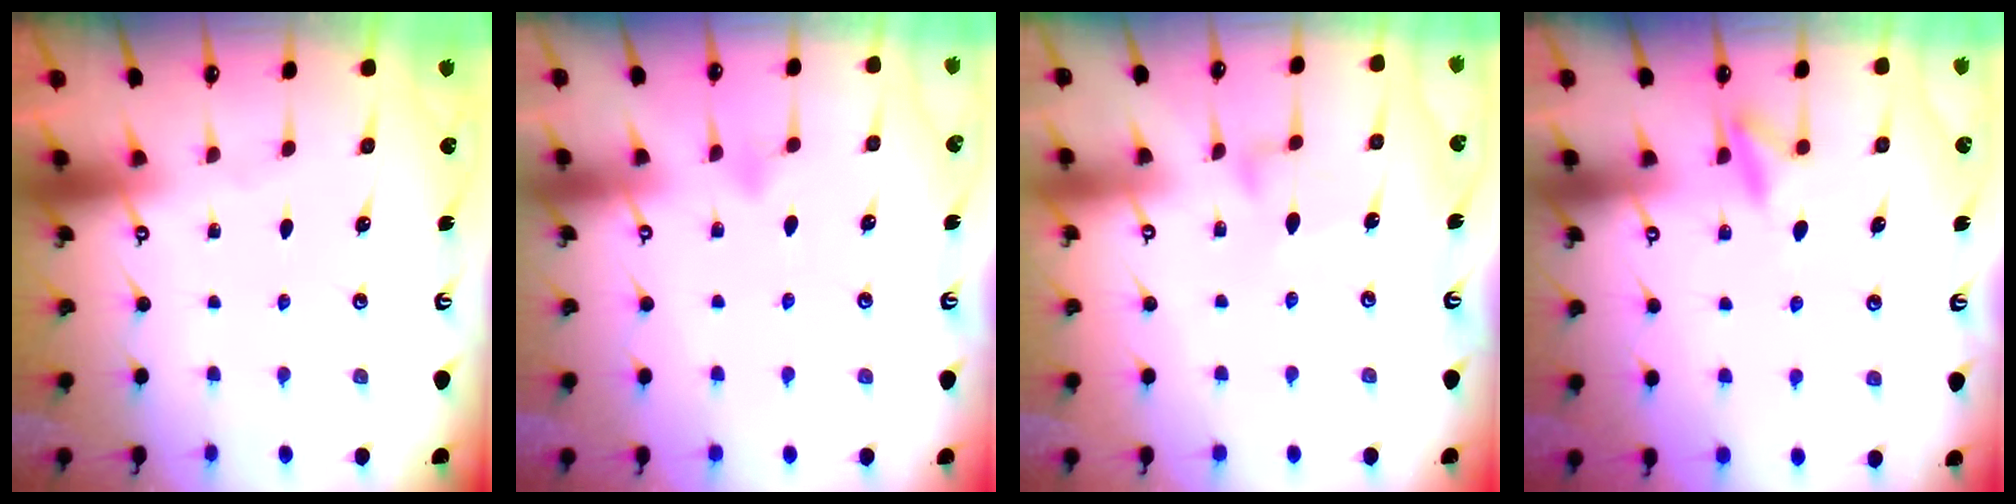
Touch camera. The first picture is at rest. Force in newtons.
{"total": 3.6, "press": 3.5, "slide": 0.4}
{"total": 4.0, "press": 4.0, "slide": 0.3}
{"total": 8.5, "press": 8.4, "slide": 1.1}